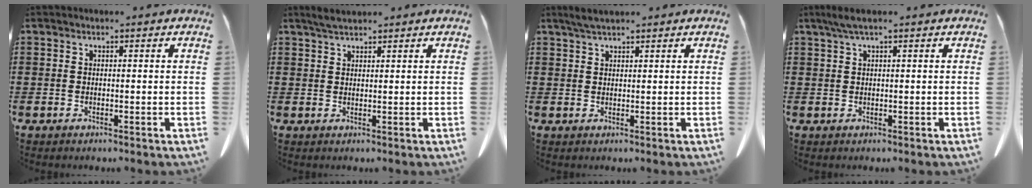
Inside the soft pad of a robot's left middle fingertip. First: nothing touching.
{"total": 2.0, "force": [1.7, 0.4, 1.0], "torque": [-0.024, 0.001, 0.034]}
{"total": 2.2, "force": [1.8, 0.4, 1.2], "torque": [-0.029, 0.000, 0.035]}
{"total": 2.1, "force": [1.0, 0.1, 1.9], "torque": [-0.037, -0.001, 0.020]}